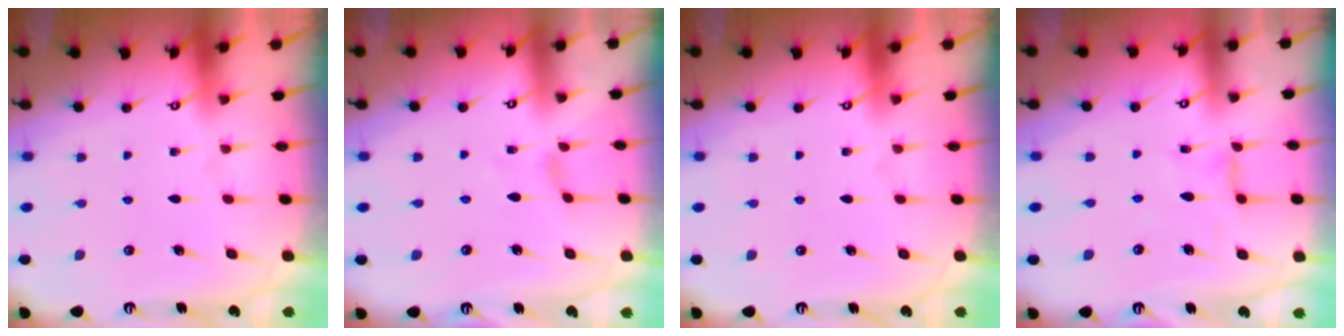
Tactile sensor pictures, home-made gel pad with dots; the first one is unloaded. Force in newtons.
{"total": 0.0}
{"total": 0.0}
{"total": 1.3, "press": 1.3, "slide": 0.3}